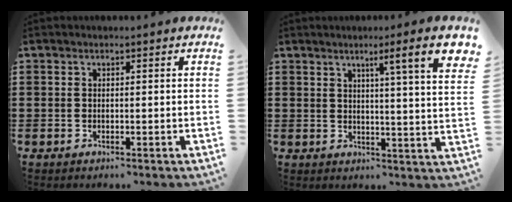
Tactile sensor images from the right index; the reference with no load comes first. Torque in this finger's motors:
{"motor_torque": [0.85, 1.06, 0.37, 0.08]}